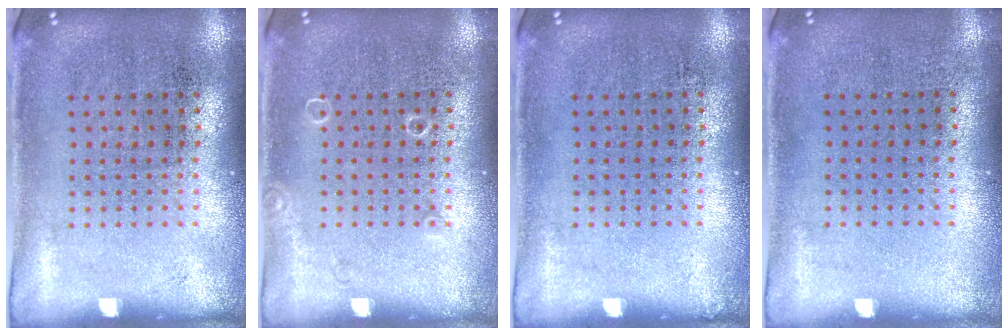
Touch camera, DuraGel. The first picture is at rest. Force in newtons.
{"total": 0.6, "press": 0.6, "slide": 0.1}
{"total": 0.0}
{"total": 0.0}